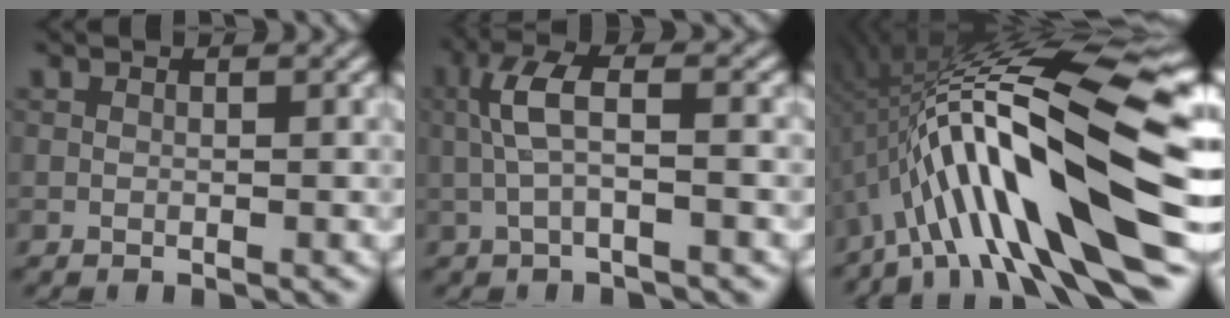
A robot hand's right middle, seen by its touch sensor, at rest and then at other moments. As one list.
[{"total": 3.3, "force": [-0.1, 0.7, 3.2], "torque": [-0.070, 0.018, -0.001]}, {"total": 16.1, "force": [-3.1, 3.2, 15.4], "torque": [-0.247, 0.039, -0.039]}]